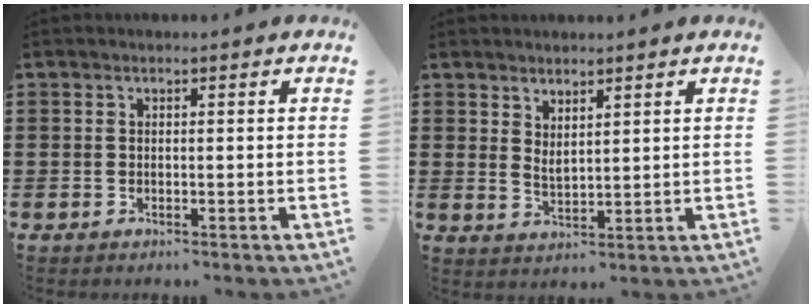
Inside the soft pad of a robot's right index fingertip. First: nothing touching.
{"total": 2.1, "force": [1.9, 0.6, 0.7], "torque": [-0.017, 0.000, 0.036]}